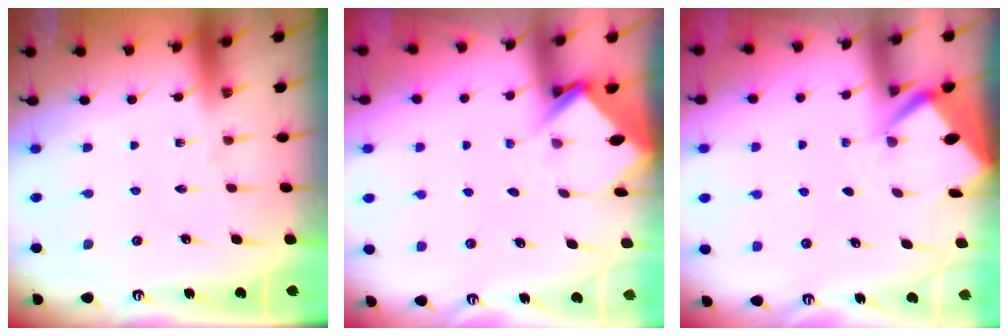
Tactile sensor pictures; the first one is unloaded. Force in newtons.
{"total": 3.4, "press": 3.3, "slide": 0.3}
{"total": 2.7, "press": 2.7, "slide": 0.3}